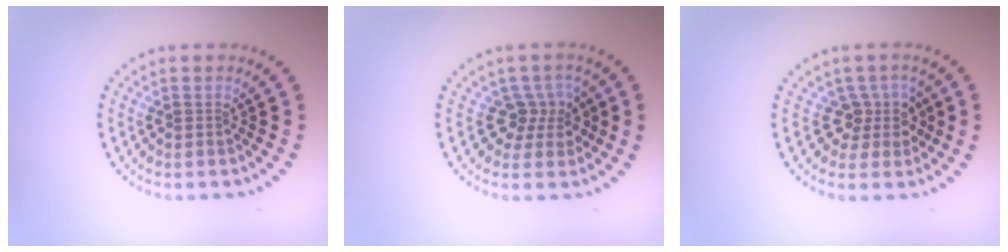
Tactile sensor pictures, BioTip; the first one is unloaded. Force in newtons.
{"total": 2.7, "press": 2.1, "slide": 1.7}
{"total": 2.6, "press": 1.9, "slide": 1.7}